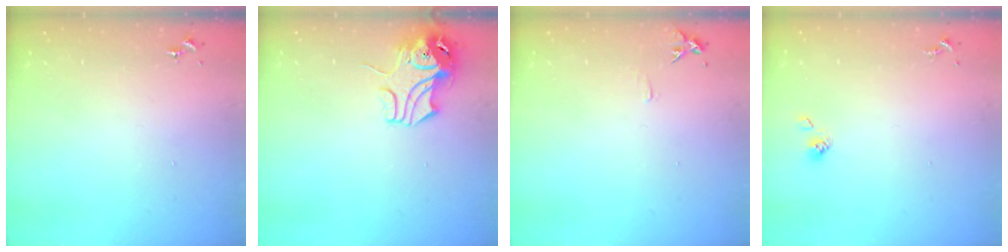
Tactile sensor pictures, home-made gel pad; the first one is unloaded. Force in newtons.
{"total": 9.1, "press": 9.0, "slide": 1.4}
{"total": 5.5, "press": 5.4, "slide": 0.6}
{"total": 4.6, "press": 4.1, "slide": 2.2}